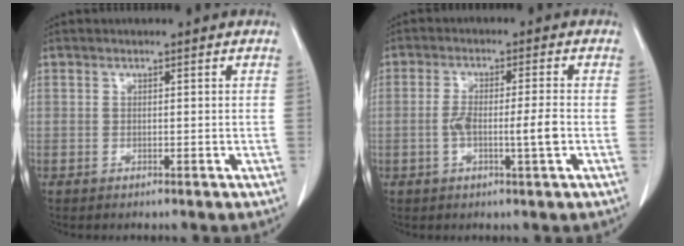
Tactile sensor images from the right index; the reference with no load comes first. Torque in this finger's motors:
{"motor_torque": [0.16, -0.01, 0.14, 0.03]}